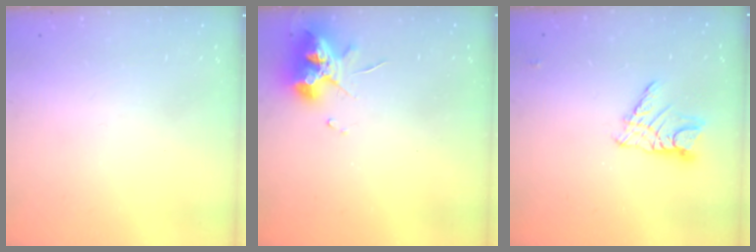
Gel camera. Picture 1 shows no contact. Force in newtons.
{"total": 11.2, "press": 11.2, "slide": 0.6}
{"total": 9.2, "press": 9.2, "slide": 0.6}